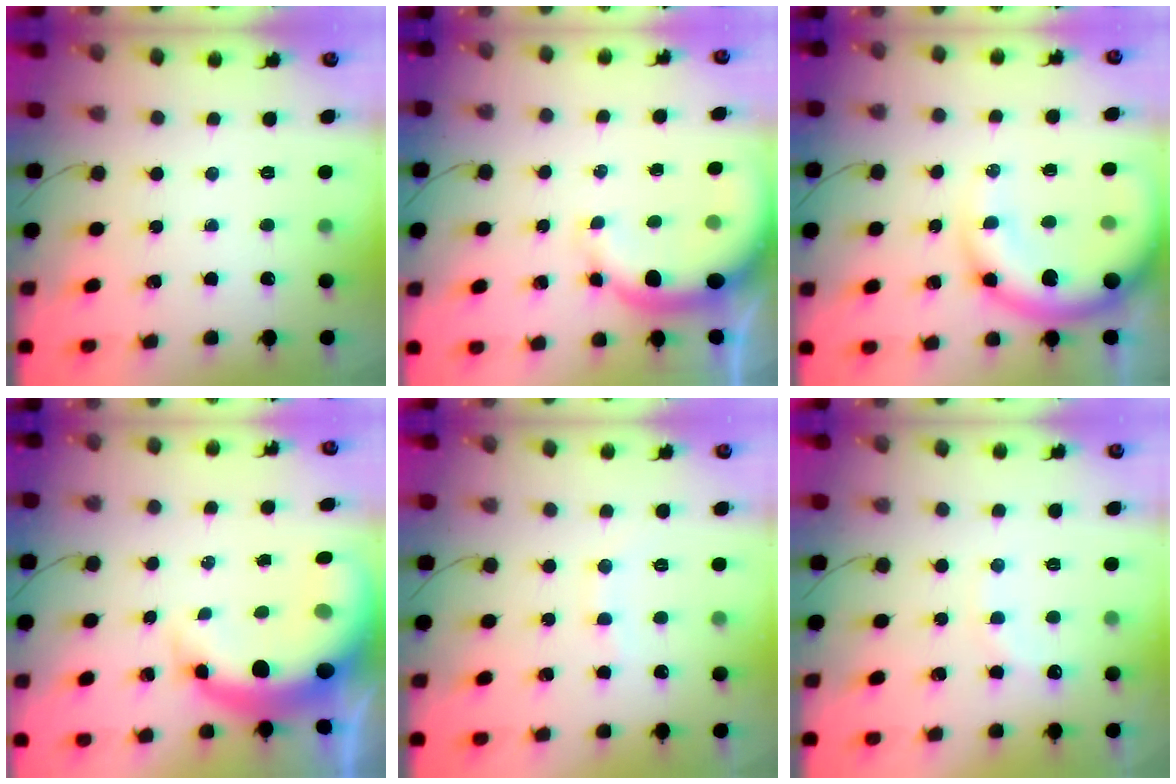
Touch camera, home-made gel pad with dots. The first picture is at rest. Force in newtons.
{"total": 7.7, "press": 7.5, "slide": 1.9}
{"total": 14.4, "press": 14.1, "slide": 3.1}
{"total": 11.9, "press": 11.4, "slide": 3.2}
{"total": 3.5, "press": 3.4, "slide": 0.9}
{"total": 8.1, "press": 8.0, "slide": 1.7}